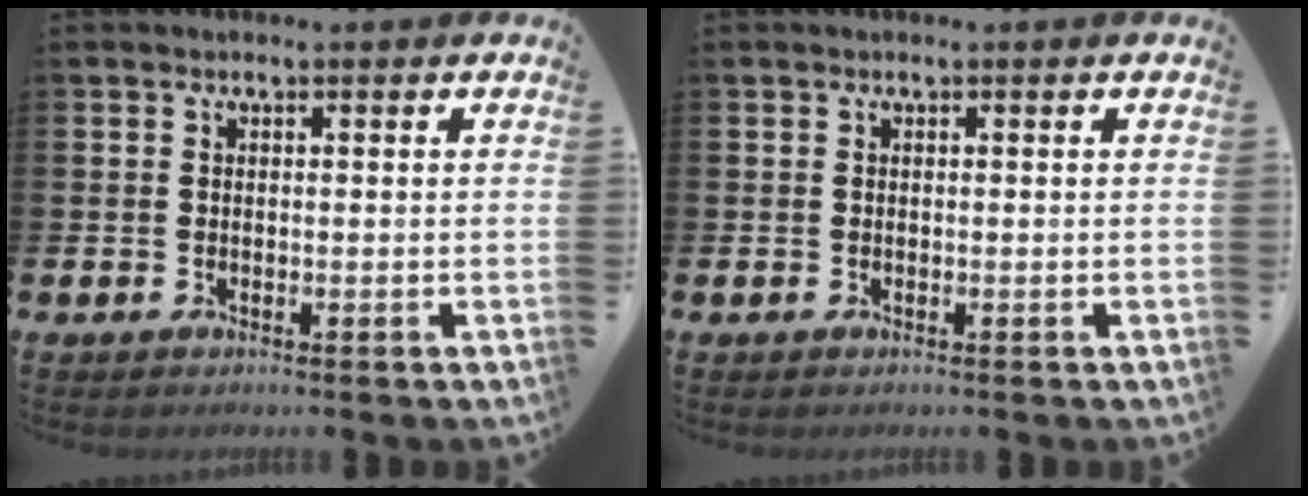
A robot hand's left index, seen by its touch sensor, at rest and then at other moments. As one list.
[{"total": 0.0}]